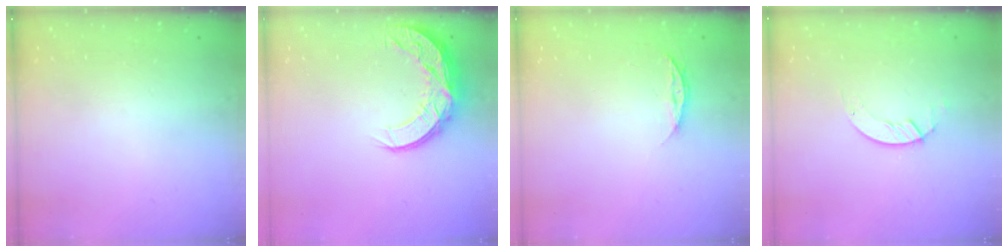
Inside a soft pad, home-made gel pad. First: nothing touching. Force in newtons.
{"total": 11.3, "press": 11.3, "slide": 0.7}
{"total": 4.9, "press": 4.9, "slide": 0.6}
{"total": 1.3, "press": 1.3, "slide": 0.2}